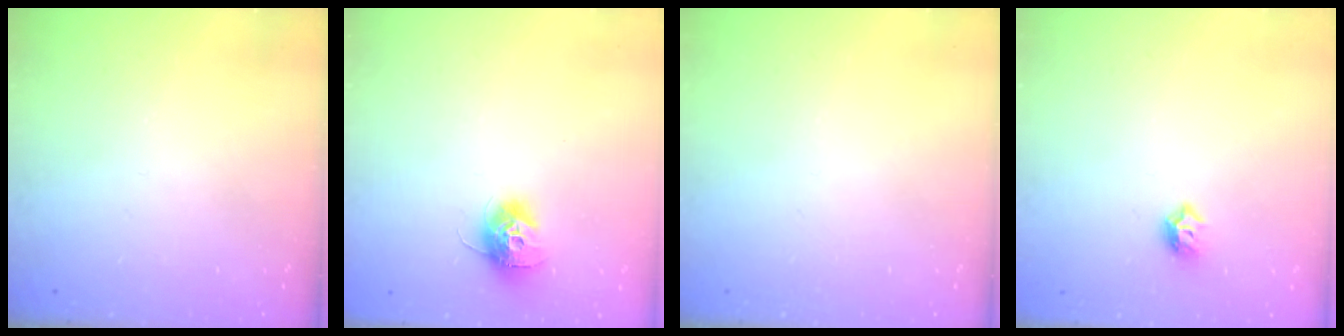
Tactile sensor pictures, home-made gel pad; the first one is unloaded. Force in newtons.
{"total": 10.2, "press": 10.2, "slide": 0.4}
{"total": 0.0}
{"total": 5.6, "press": 5.5, "slide": 0.9}